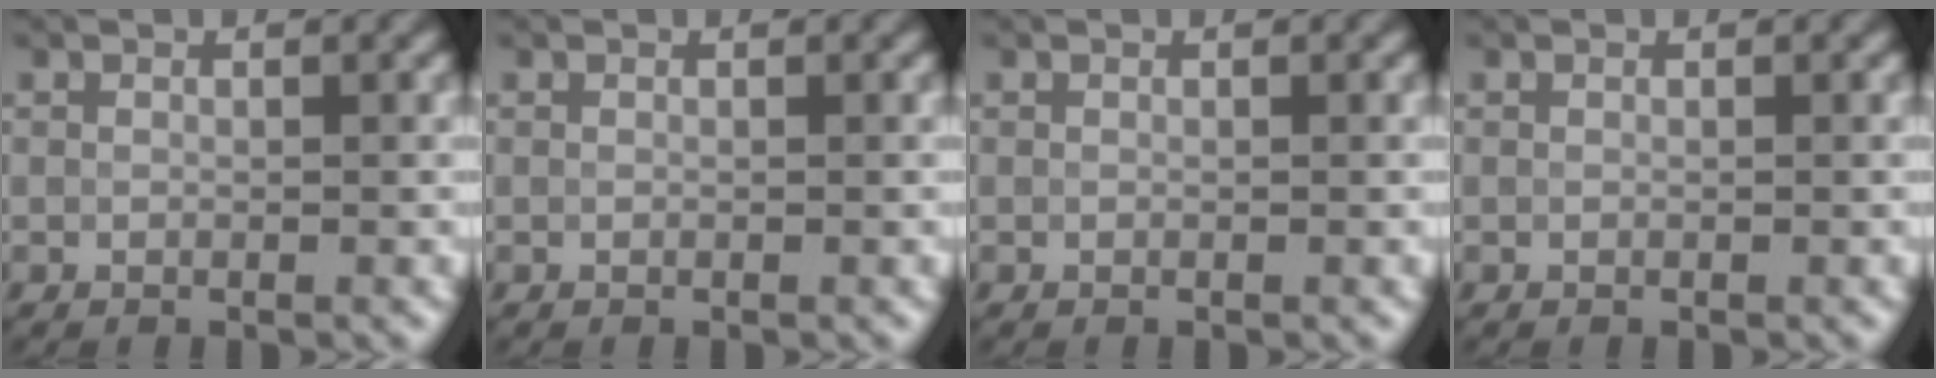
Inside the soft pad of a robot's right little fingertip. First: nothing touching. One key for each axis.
{"total": 0.0}
{"total": 0.0}
{"total": 0.0}